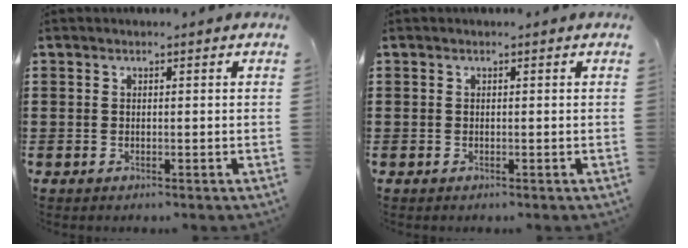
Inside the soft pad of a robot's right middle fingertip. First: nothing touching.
{"total": 0.0}